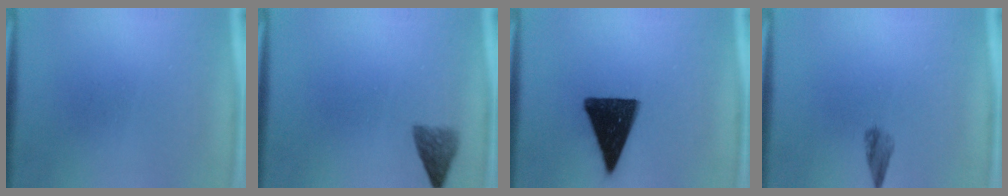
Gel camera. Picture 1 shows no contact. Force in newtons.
{"total": 2.6}
{"total": 15.2}
{"total": 2.0}